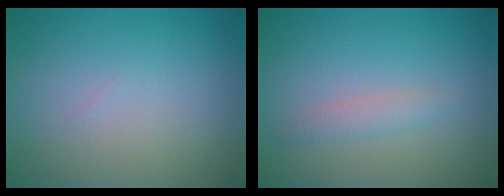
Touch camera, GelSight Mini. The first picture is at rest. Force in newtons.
{"total": 1.4, "press": 1.4, "slide": 0.0}